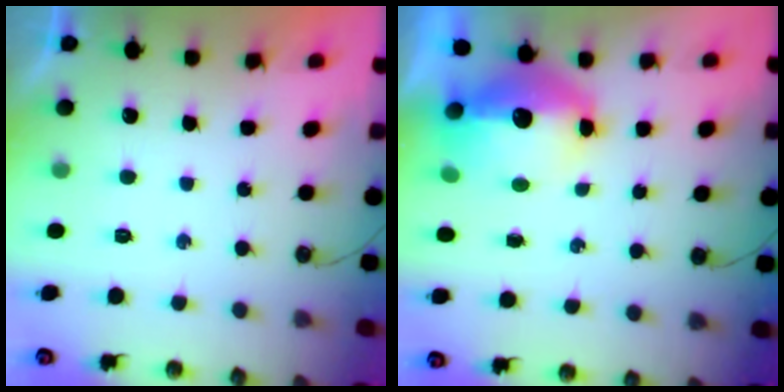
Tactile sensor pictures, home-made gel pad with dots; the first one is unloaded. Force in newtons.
{"total": 14.3, "press": 14.2, "slide": 1.3}